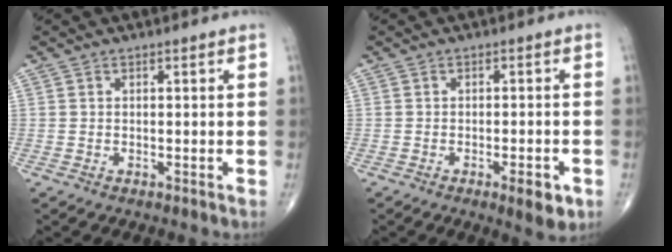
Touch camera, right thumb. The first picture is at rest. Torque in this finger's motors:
{"motor_torque": [0.48, 0.70, 0.33, -0.60, 0.08]}